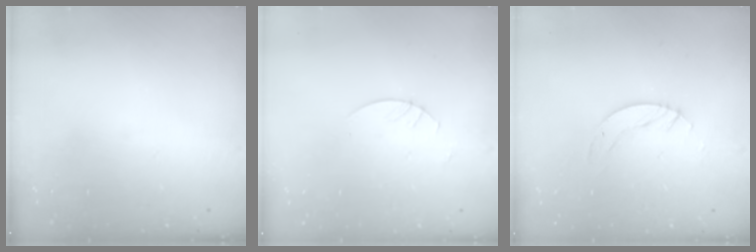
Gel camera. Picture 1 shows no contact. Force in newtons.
{"total": 2.7, "press": 2.7, "slide": 0.2}
{"total": 3.0, "press": 3.0, "slide": 0.2}